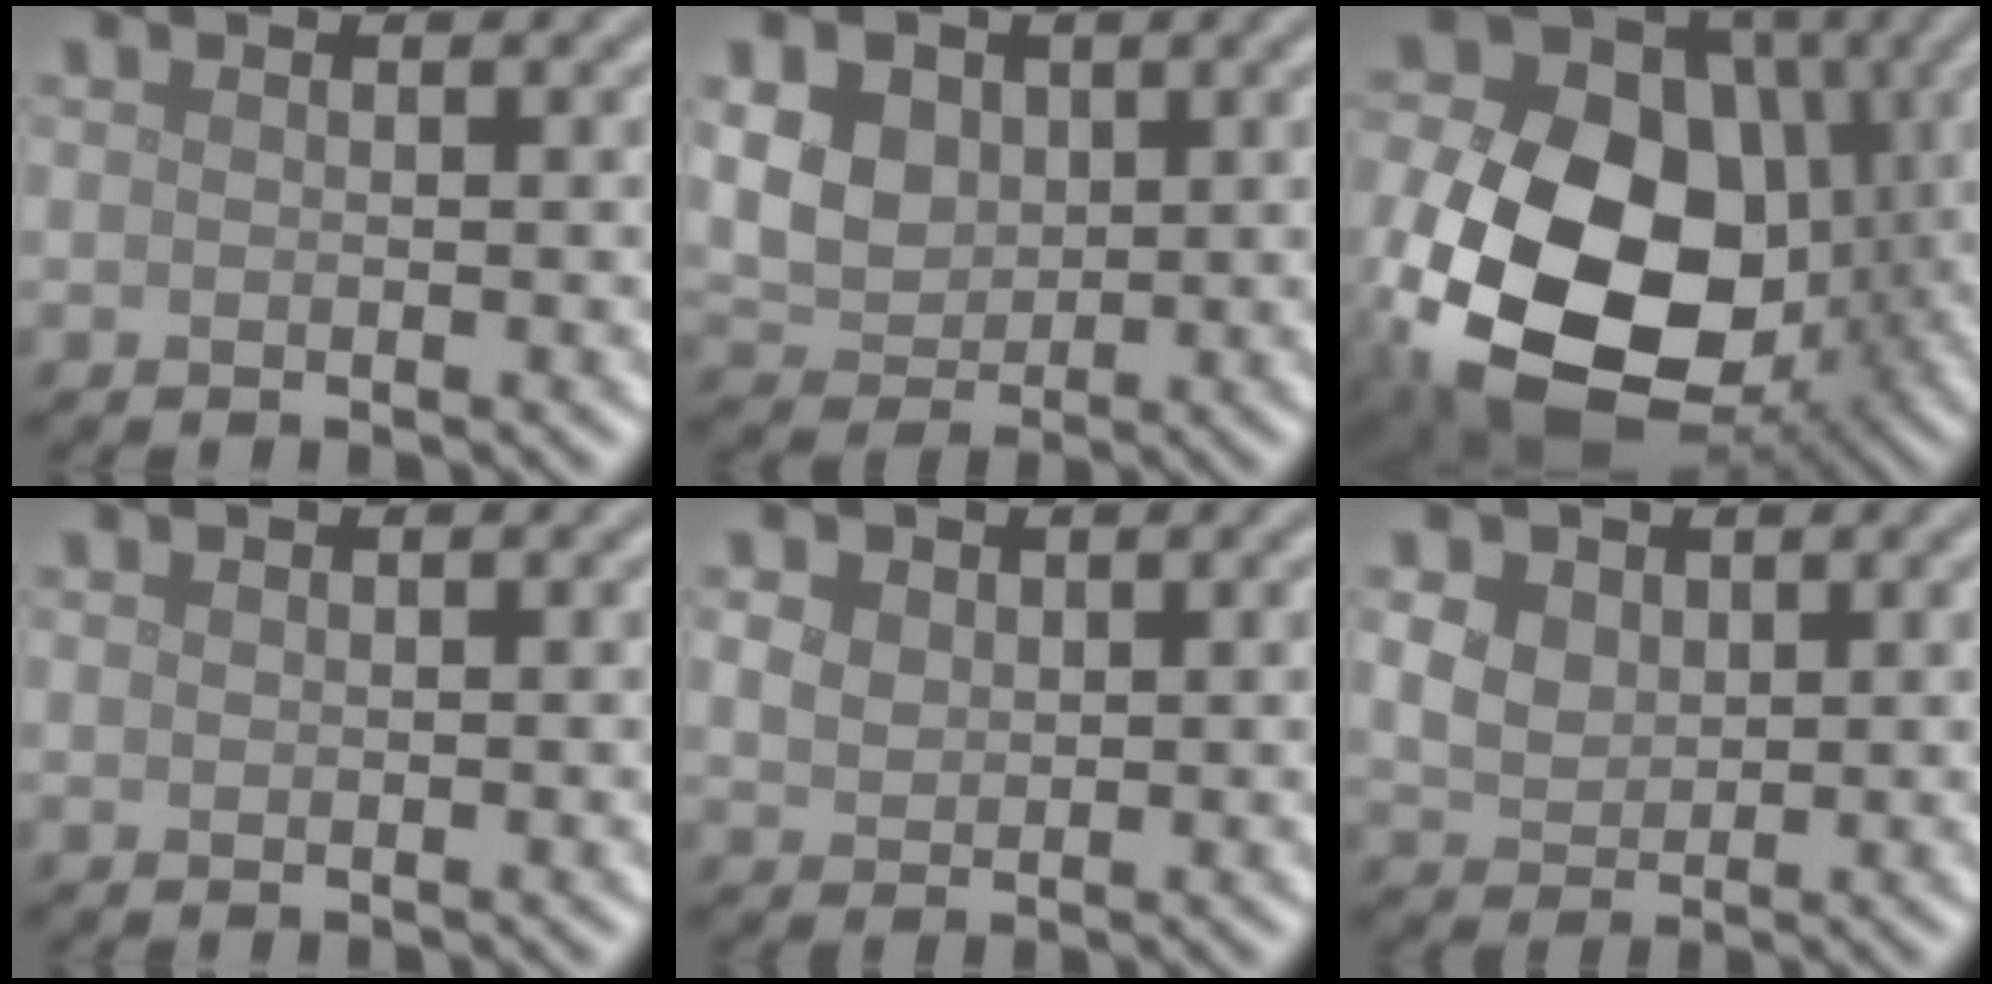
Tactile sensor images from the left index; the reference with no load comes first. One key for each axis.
{"total": 6.6, "fx": 2.0, "fy": 5.1, "fz": 3.7, "tx": -0.097, "ty": 0.019, "tz": 0.030}
{"total": 19.8, "fx": -2.7, "fy": 15.0, "fz": 12.6, "tx": -0.238, "ty": -0.038, "tz": -0.046}
{"total": 0.0}
{"total": 2.6, "fx": 1.3, "fy": 1.9, "fz": 1.2, "tx": -0.030, "ty": 0.010, "tz": 0.019}
{"total": 4.5, "fx": 2.0, "fy": 3.3, "fz": 2.4, "tx": -0.063, "ty": 0.019, "tz": 0.028}